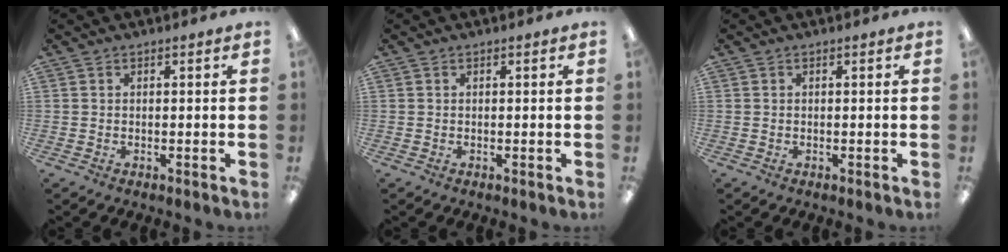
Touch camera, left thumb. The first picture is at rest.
{"total": 0.0}
{"total": 0.0}